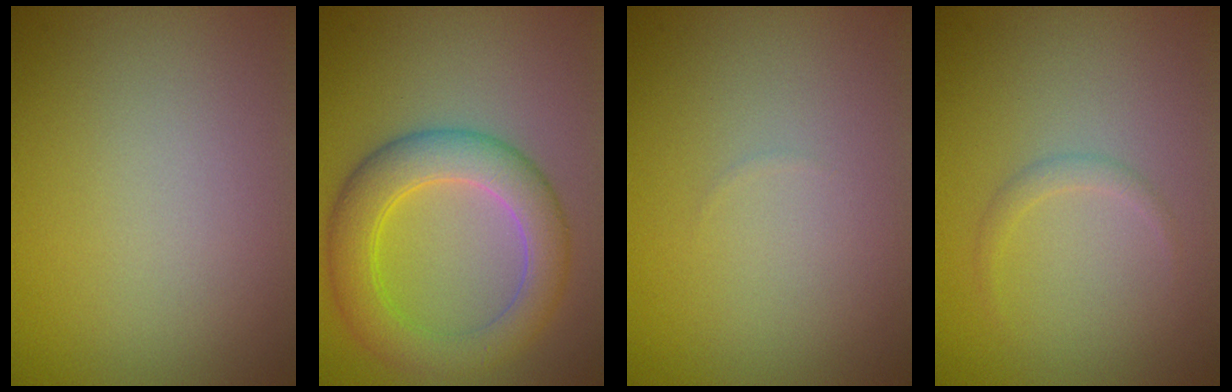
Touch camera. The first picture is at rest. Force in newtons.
{"total": 5.9, "press": 5.9, "slide": 0.4}
{"total": 0.0}
{"total": 0.9, "press": 0.9, "slide": 0.0}